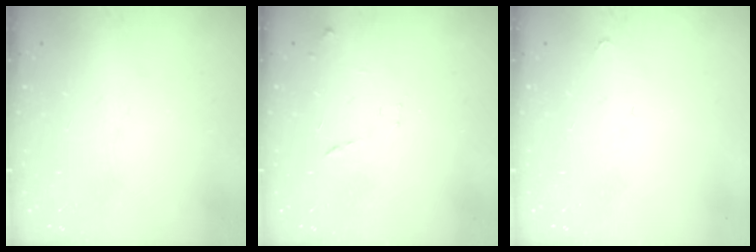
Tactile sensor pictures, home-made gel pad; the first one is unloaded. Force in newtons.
{"total": 7.5, "press": 7.5, "slide": 0.6}
{"total": 2.8, "press": 2.8, "slide": 0.4}